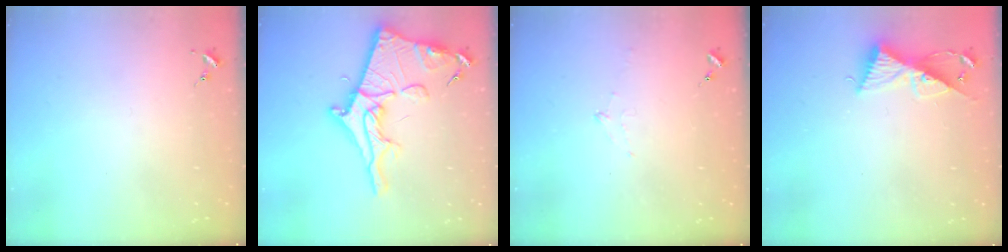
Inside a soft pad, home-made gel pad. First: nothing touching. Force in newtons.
{"total": 19.1, "press": 19.1, "slide": 1.4}
{"total": 6.7, "press": 6.7, "slide": 0.7}
{"total": 9.8, "press": 9.8, "slide": 0.2}